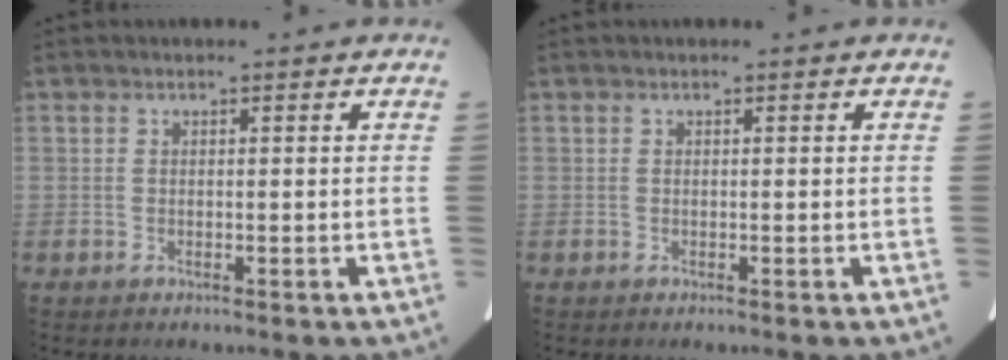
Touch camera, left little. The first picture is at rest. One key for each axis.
{"total": 0.0}